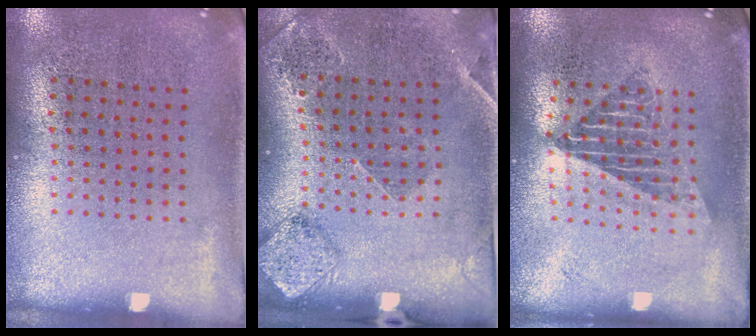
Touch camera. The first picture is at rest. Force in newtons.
{"total": 1.6, "press": 1.5, "slide": 0.5}
{"total": 1.5, "press": 1.3, "slide": 0.8}